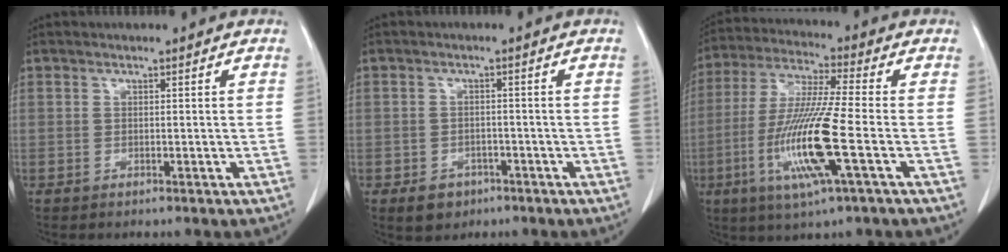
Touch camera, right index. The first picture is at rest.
{"total": 3.7, "force": [-2.0, 2.9, 1.1], "torque": [-0.012, 0.007, -0.021]}
{"total": 14.2, "force": [-4.1, -0.2, 13.6], "torque": [-0.285, -0.018, -0.081]}